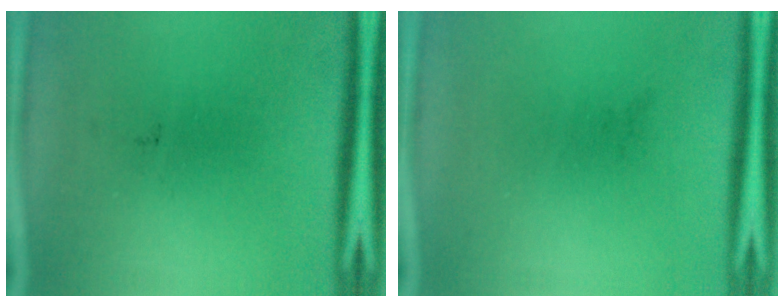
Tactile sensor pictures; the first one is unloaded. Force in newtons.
{"total": 0.0}